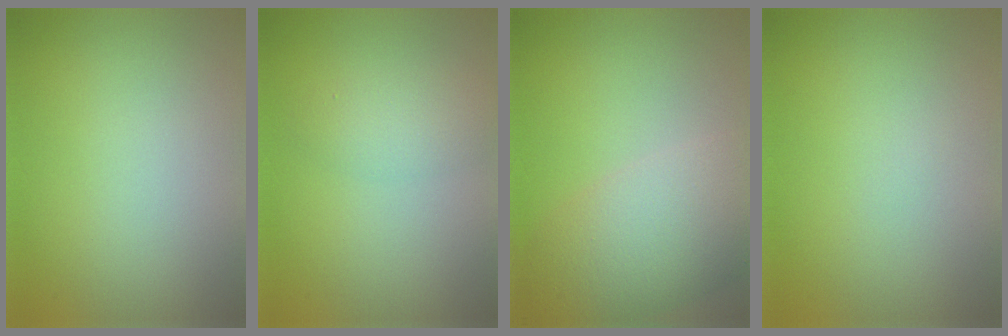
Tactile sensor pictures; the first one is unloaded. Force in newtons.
{"total": 2.3, "press": 2.3, "slide": 0.1}
{"total": 7.6, "press": 7.6, "slide": 0.7}
{"total": 0.0}